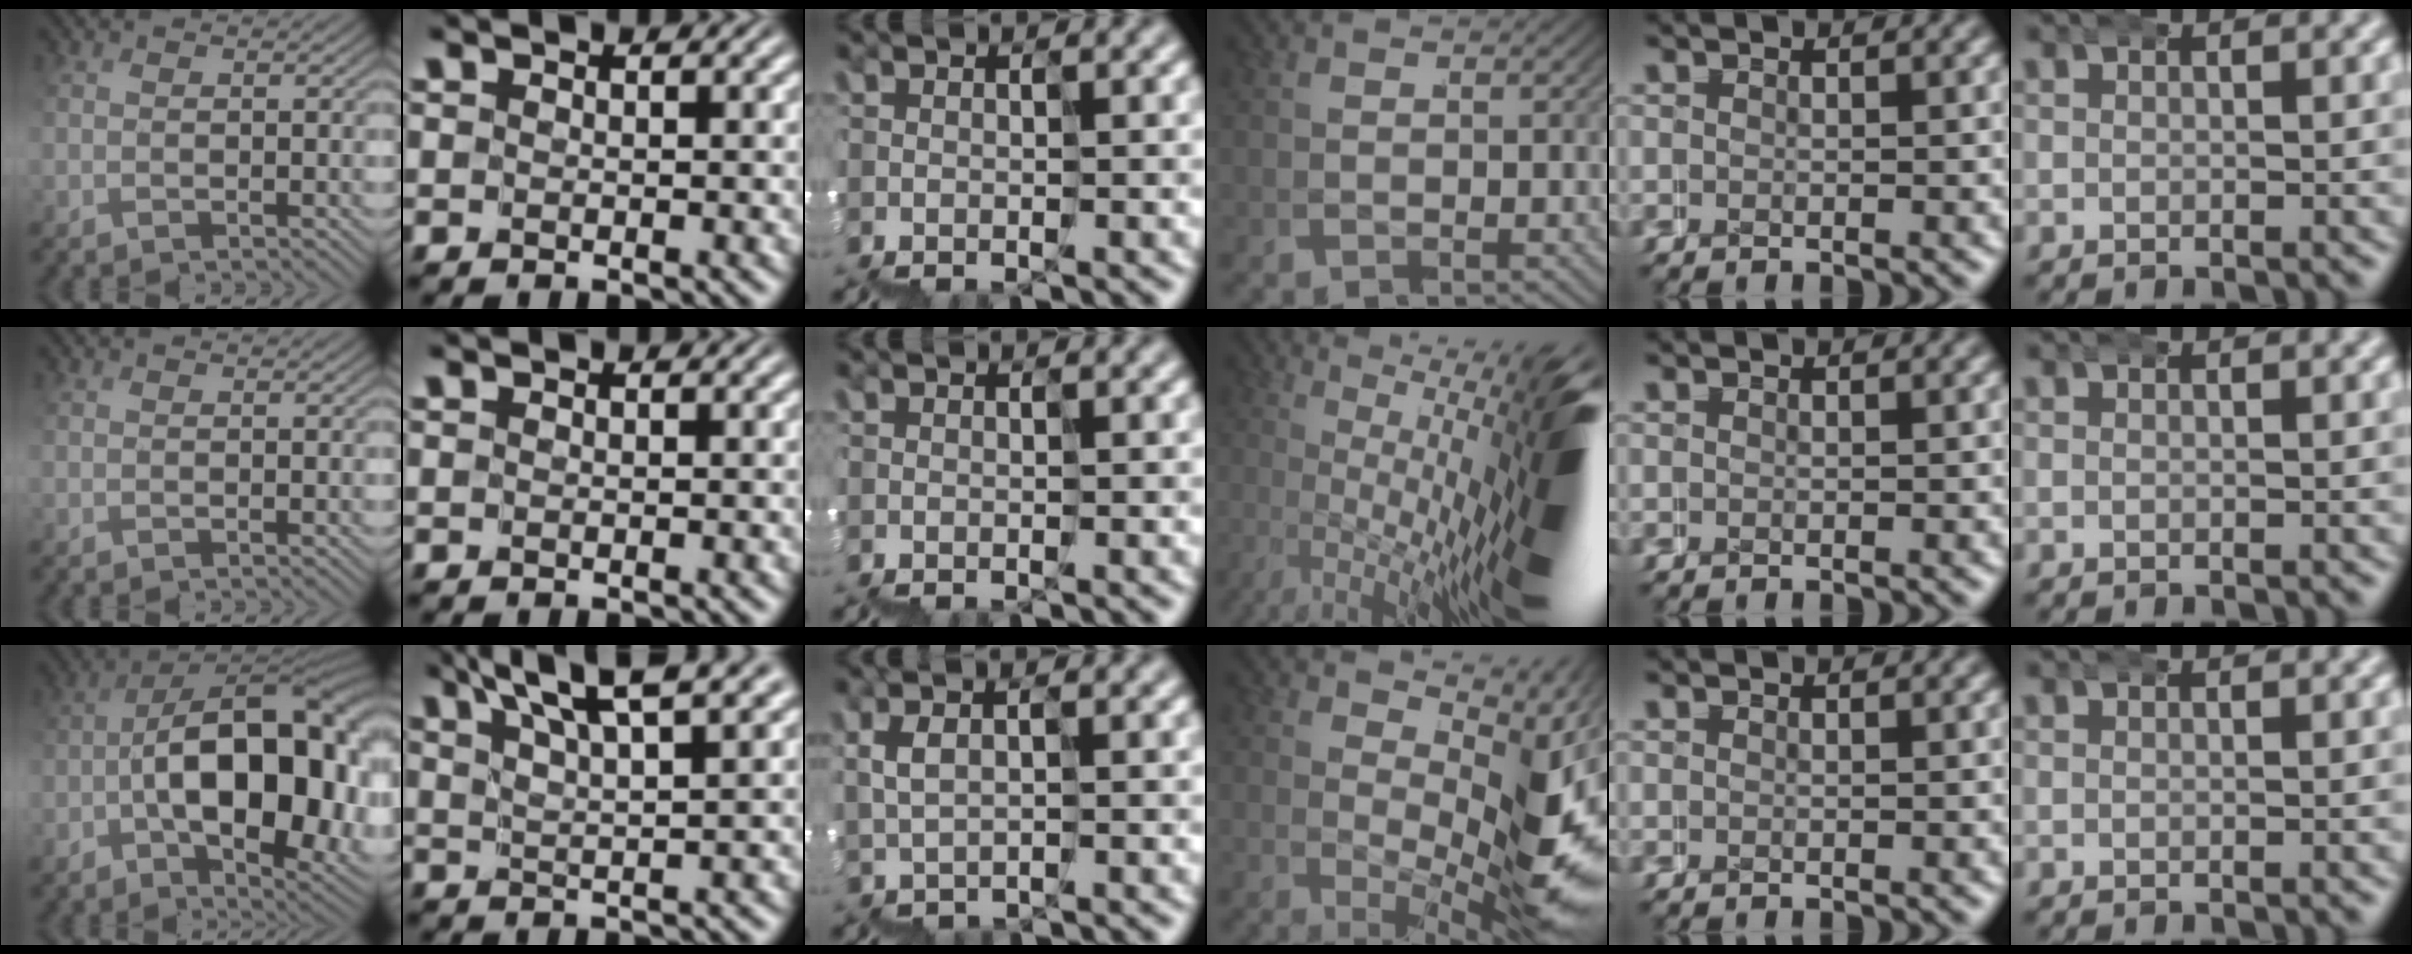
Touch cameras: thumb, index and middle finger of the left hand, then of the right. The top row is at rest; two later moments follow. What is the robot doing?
{"motion": "wrap", "object": "duck tape"}